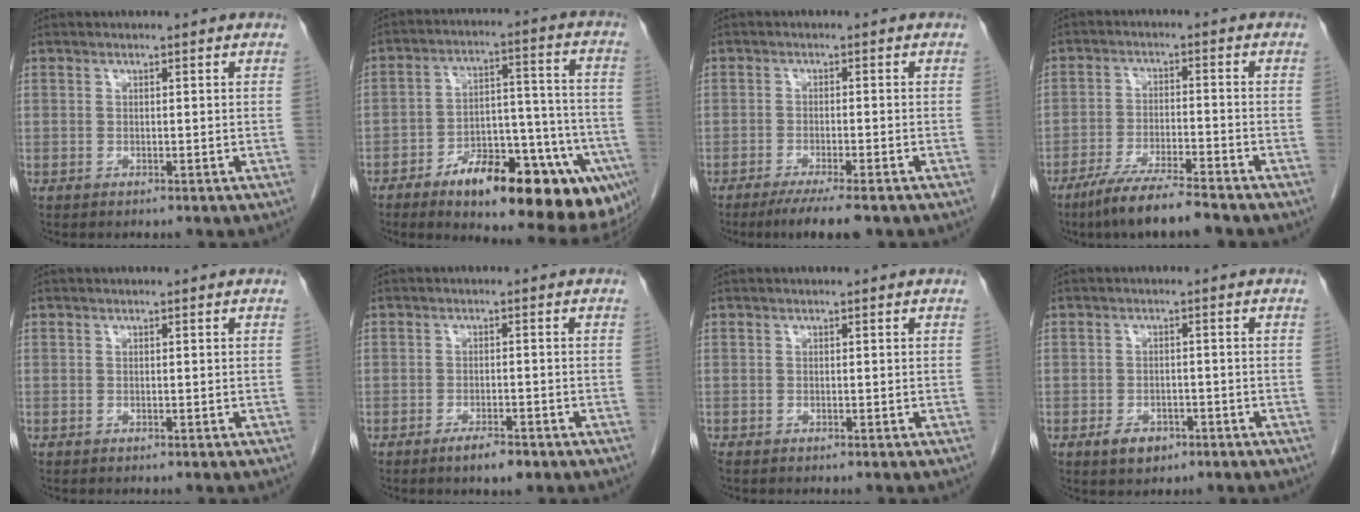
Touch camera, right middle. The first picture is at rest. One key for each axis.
{"total": 22.8, "fx": -13.5, "fy": 7.2, "fz": 16.9, "tx": -0.155, "ty": 0.039, "tz": -0.191}
{"total": 6.7, "fx": -4.9, "fy": 0.6, "fz": 4.4, "tx": -0.061, "ty": -0.014, "tz": -0.075}
{"total": 8.8, "fx": -6.9, "fy": 0.4, "fz": 5.4, "tx": -0.096, "ty": -0.024, "tz": -0.126}
{"total": 0.0}
{"total": 3.4, "fx": -2.4, "fy": 0.8, "fz": 2.3, "tx": -0.042, "ty": -0.001, "tz": -0.037}
{"total": 0.6, "fx": -0.5, "fy": 0.2, "fz": 0.2, "tx": -0.009, "ty": -0.001, "tz": -0.012}
{"total": 3.5, "fx": -2.0, "fy": 2.1, "fz": 1.8, "tx": -0.029, "ty": 0.002, "tz": -0.024}